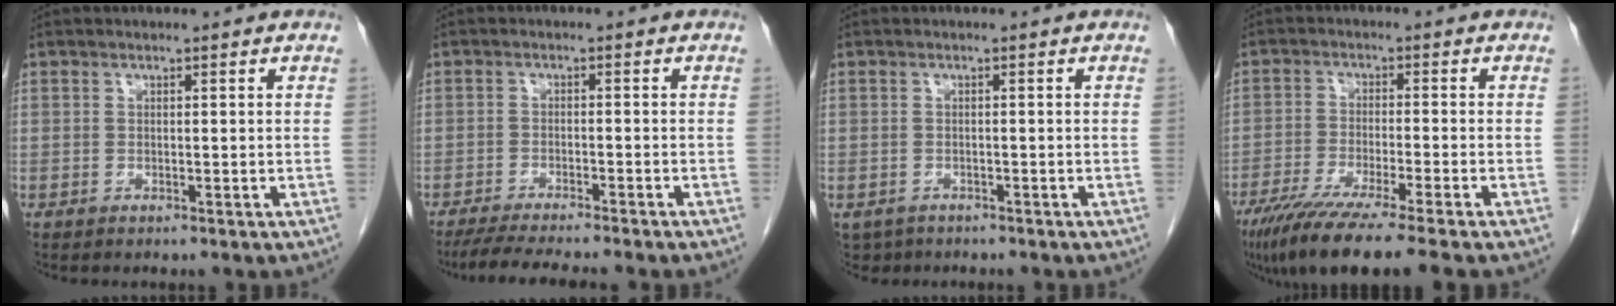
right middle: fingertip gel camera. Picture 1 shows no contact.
{"total": 8.8, "force": [-7.6, -0.1, 4.5], "torque": [-0.057, -0.019, -0.117]}
{"total": 3.4, "force": [-2.5, 2.3, 0.5], "torque": [-0.006, 0.000, -0.037]}
{"total": 12.2, "force": [-9.2, -0.6, 8.0], "torque": [-0.130, -0.038, -0.150]}